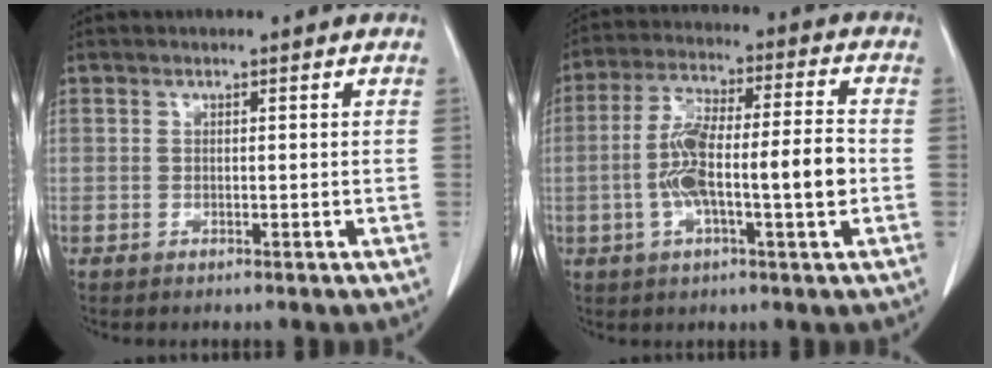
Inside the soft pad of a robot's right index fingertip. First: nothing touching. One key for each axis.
{"total": 12.3, "fx": -2.2, "fy": 1.8, "fz": 11.9, "tx": -0.223, "ty": 0.020, "tz": -0.040}